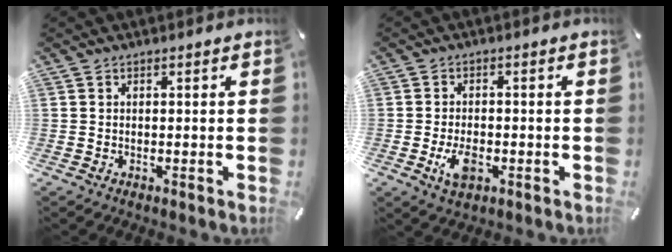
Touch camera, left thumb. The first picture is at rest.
{"total": 5.3, "force": [-1.8, 3.0, 3.9], "torque": [-0.076, 0.000, -0.034]}